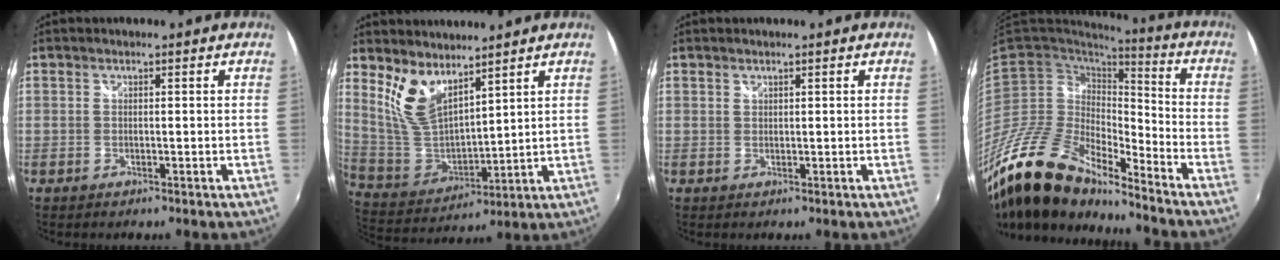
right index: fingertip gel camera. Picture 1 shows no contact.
{"total": 10.5, "force": [7.0, 4.5, 6.3], "torque": [-0.130, -0.010, 0.154]}
{"total": 0.5, "force": [0.5, 0.2, 0.0], "torque": [0.002, 0.000, 0.009]}
{"total": 19.8, "force": [-16.3, 5.6, 9.8], "torque": [-0.198, -0.033, -0.316]}